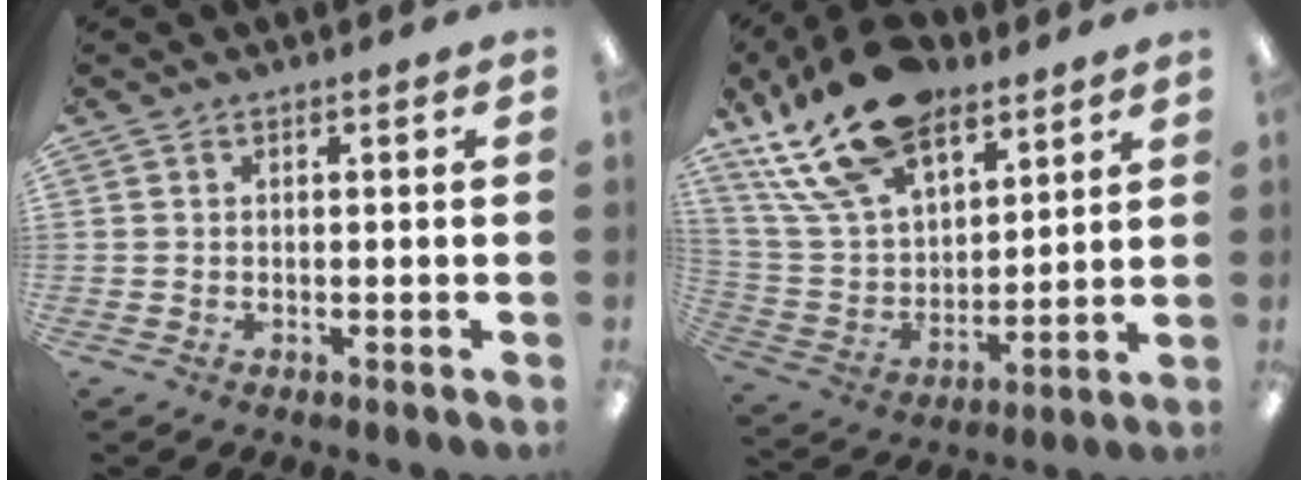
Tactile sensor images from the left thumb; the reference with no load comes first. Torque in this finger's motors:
{"motor_torque": [0.21, 0.73, 1.57, -1.21, 0.23]}